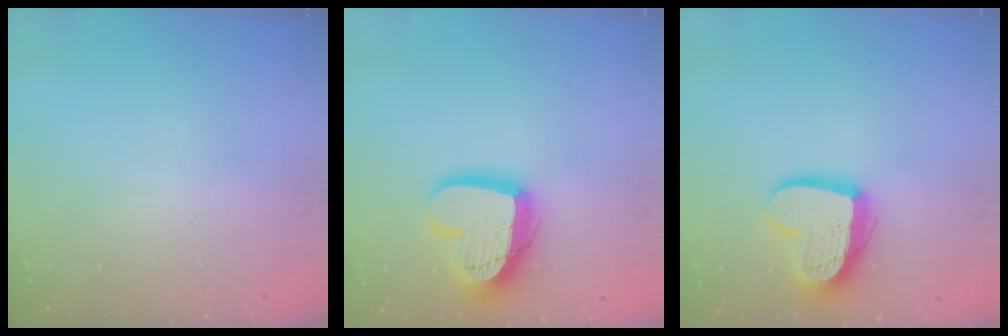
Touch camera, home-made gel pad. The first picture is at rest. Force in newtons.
{"total": 16.4, "press": 16.3, "slide": 1.4}
{"total": 15.9, "press": 15.9, "slide": 1.3}